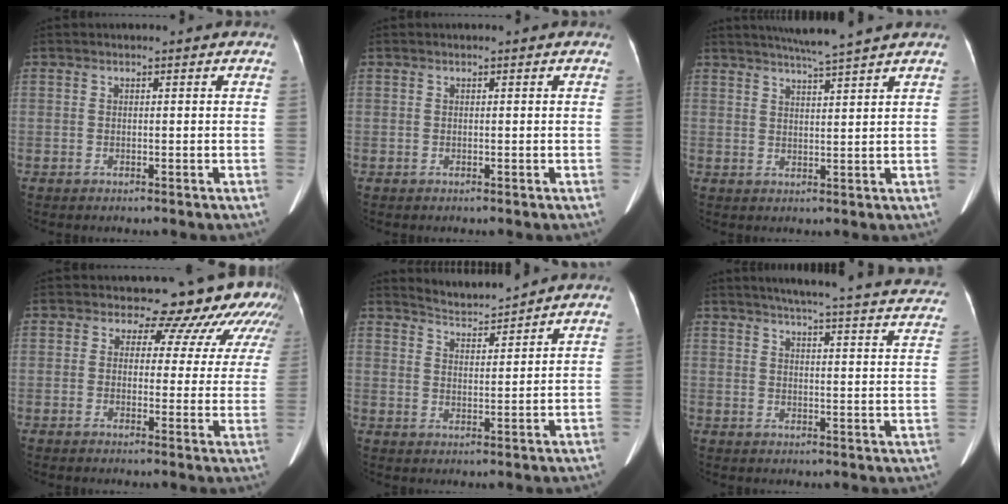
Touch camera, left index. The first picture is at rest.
{"total": 0.0}
{"total": 7.3, "force": [6.3, -1.4, 3.4], "torque": [-0.054, 0.004, 0.092]}
{"total": 13.6, "force": [11.5, 6.2, 3.9], "torque": [-0.025, -0.005, 0.090]}
{"total": 4.4, "force": [4.3, -0.6, -0.1], "torque": [-0.003, -0.001, 0.081]}
{"total": 28.1, "force": [25.5, 2.0, 11.6], "torque": [-0.161, -0.053, 0.291]}